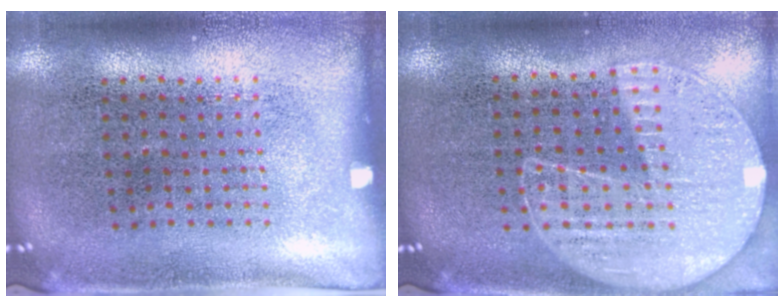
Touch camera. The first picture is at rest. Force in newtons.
{"total": 1.2, "press": 1.1, "slide": 0.2}